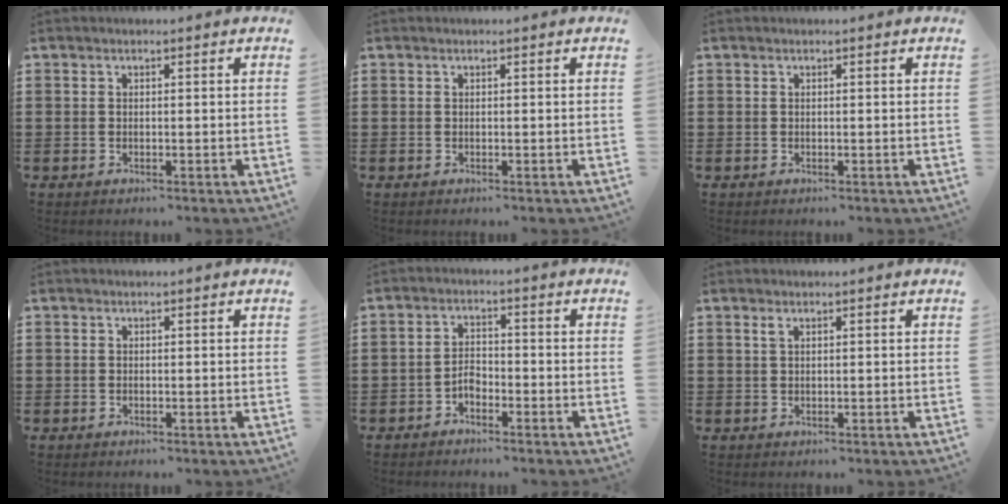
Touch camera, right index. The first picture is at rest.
{"total": 0.0}
{"total": 0.0}
{"total": 0.6, "force": [-0.3, 0.5, 0.1], "torque": [-0.003, 0.002, -0.006]}
{"total": 2.5, "force": [-1.8, 1.4, 1.1], "torque": [-0.026, 0.006, -0.037]}
{"total": 0.7, "force": [0.4, 0.1, 0.5], "torque": [-0.013, -0.001, 0.007]}